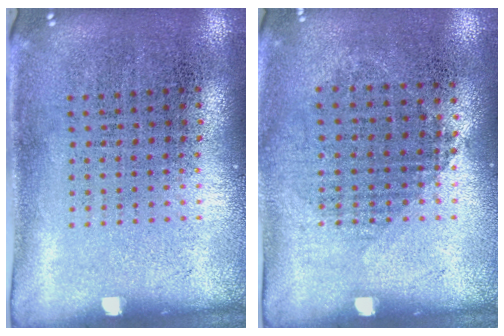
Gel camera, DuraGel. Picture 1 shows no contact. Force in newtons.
{"total": 0.8, "press": 0.7, "slide": 0.4}